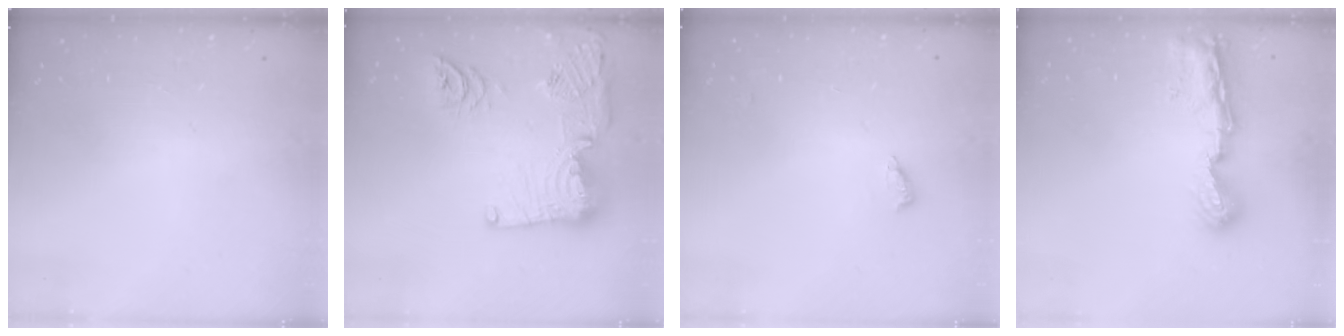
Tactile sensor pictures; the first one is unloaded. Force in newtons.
{"total": 19.0, "press": 19.0, "slide": 1.5}
{"total": 4.4, "press": 4.1, "slide": 1.4}
{"total": 8.9, "press": 8.9, "slide": 0.9}